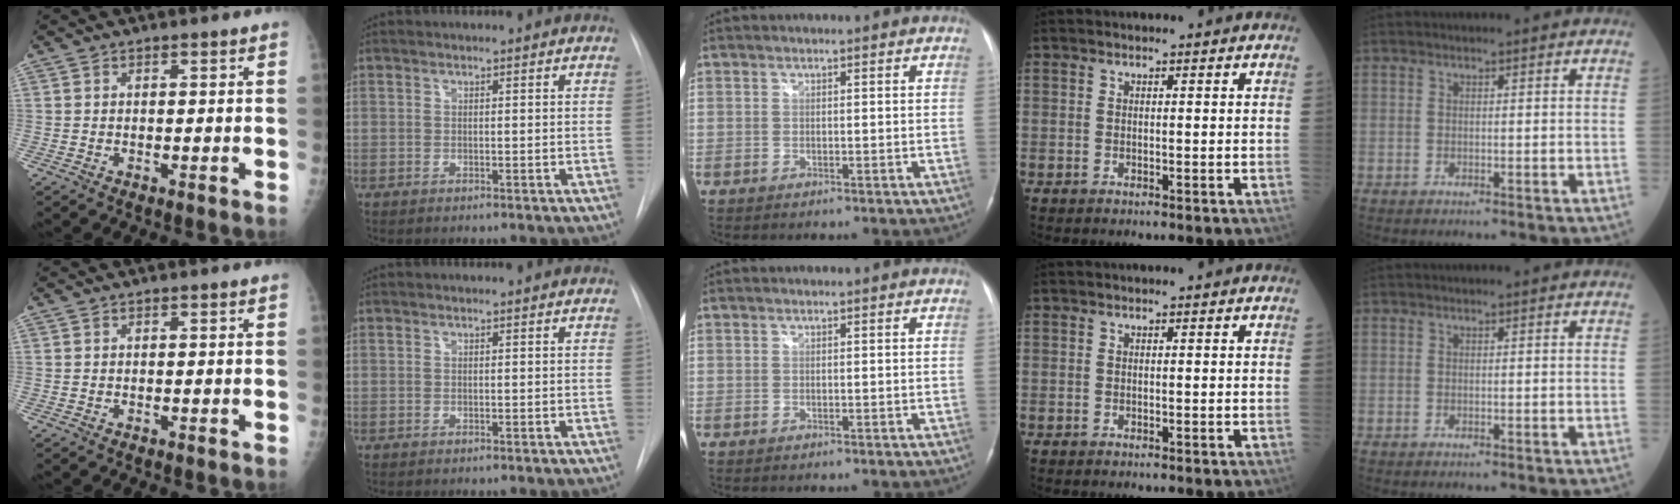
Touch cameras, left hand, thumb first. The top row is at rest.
{}